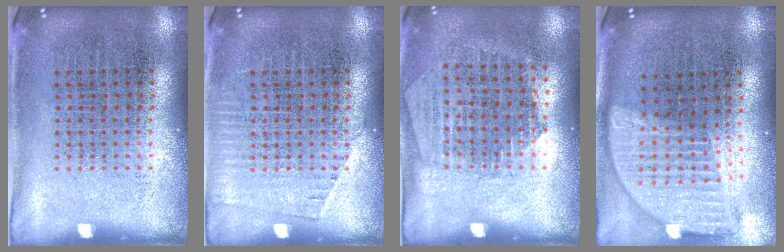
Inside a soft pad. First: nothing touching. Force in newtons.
{"total": 1.1, "press": 1.1, "slide": 0.2}
{"total": 1.2, "press": 1.1, "slide": 0.5}
{"total": 1.8, "press": 1.5, "slide": 1.0}